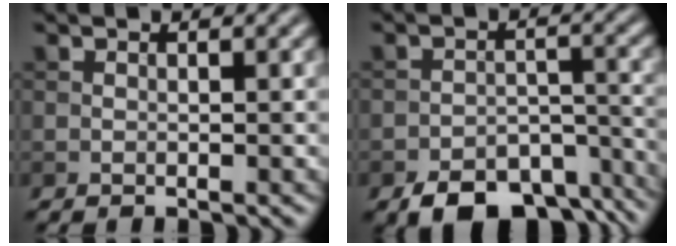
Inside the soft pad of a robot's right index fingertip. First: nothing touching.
{"total": 8.5, "force": [-6.2, 4.0, 4.1], "torque": [-0.054, -0.015, -0.099]}